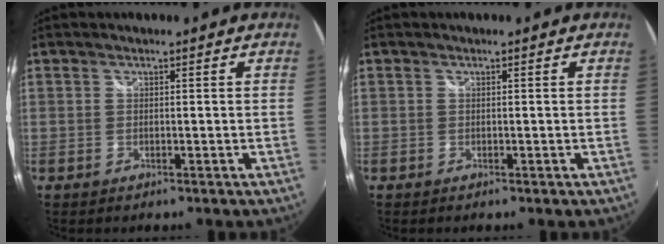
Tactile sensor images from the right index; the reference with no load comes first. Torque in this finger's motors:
{"motor_torque": [0.12, -0.02, -0.02, 0.01]}